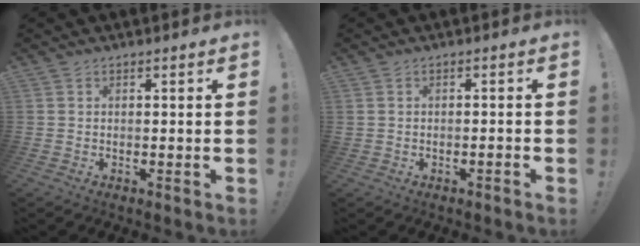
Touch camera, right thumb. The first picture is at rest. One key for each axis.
{"total": 1.2, "fx": -0.9, "fy": 0.2, "fz": 0.7, "tx": -0.009, "ty": 0.002, "tz": -0.015}